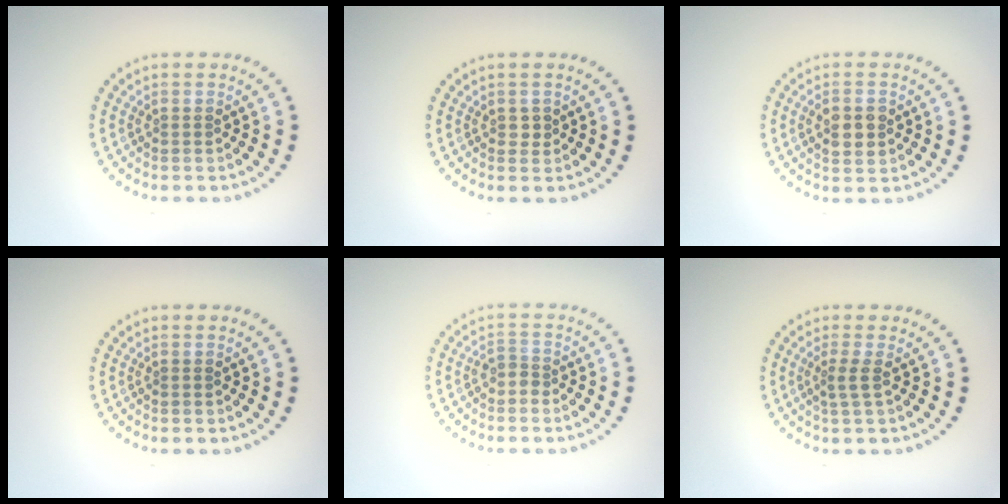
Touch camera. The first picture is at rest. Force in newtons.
{"total": 0.7, "press": 0.7, "slide": 0.1}
{"total": 2.4, "press": 2.4, "slide": 0.1}
{"total": 0.0}
{"total": 1.2, "press": 0.9, "slide": 0.7}
{"total": 1.5, "press": 1.0, "slide": 1.1}